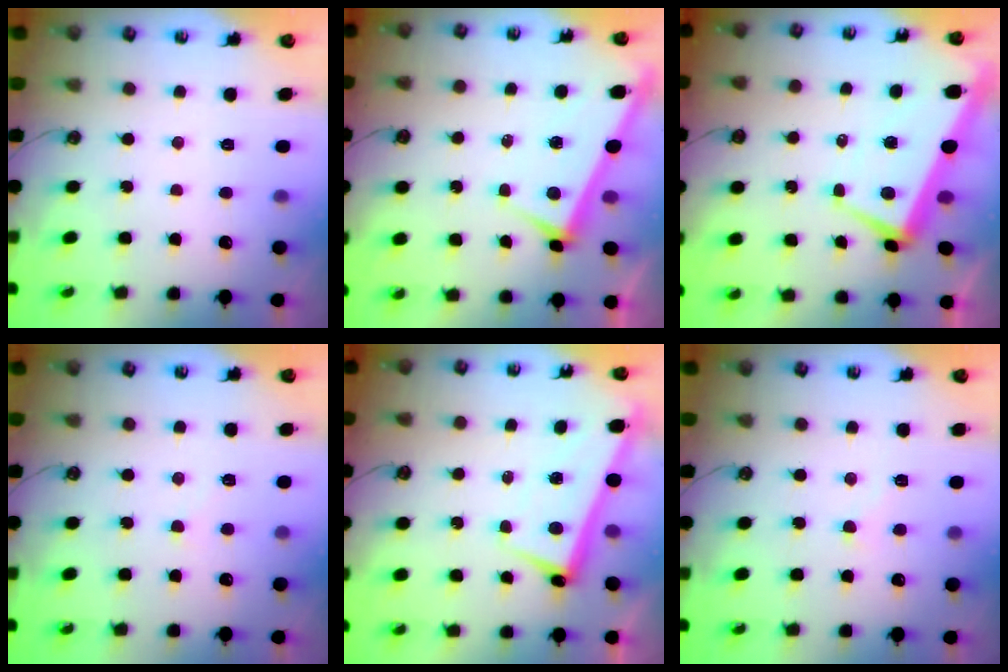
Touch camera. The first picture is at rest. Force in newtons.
{"total": 5.1, "press": 5.1, "slide": 0.1}
{"total": 2.0, "press": 1.6, "slide": 1.2}
{"total": 1.9, "press": 1.8, "slide": 0.6}
{"total": 2.5, "press": 2.4, "slide": 0.7}
{"total": 2.9, "press": 2.9, "slide": 0.5}